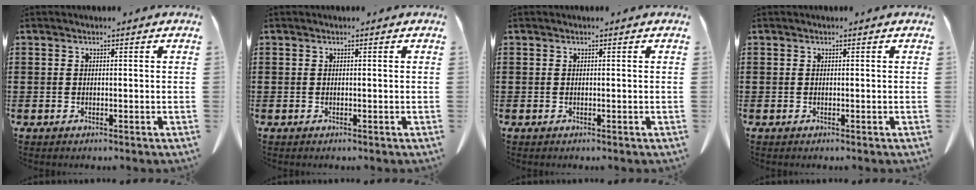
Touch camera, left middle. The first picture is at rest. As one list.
[{"total": 0.0}, {"total": 0.0}, {"total": 0.0}]